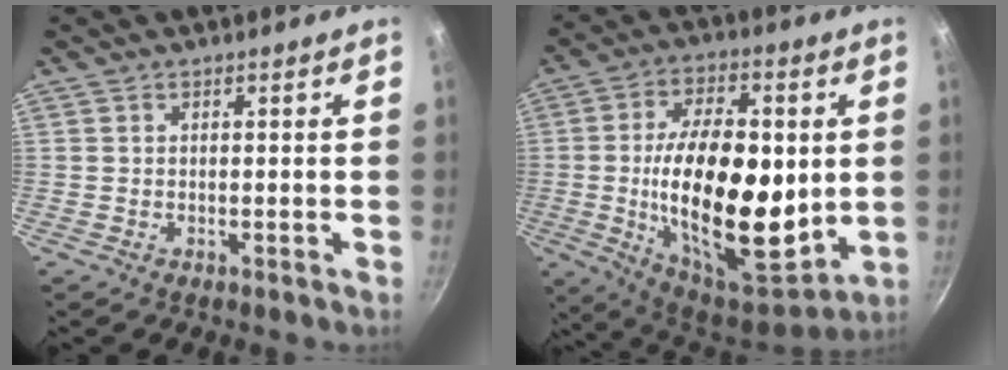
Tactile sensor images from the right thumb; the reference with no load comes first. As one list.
[{"total": 26.2, "force": [-0.1, 13.0, 22.7], "torque": [-0.365, -0.018, 0.004]}]